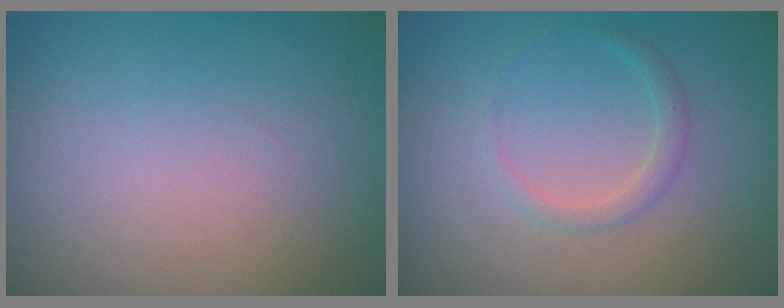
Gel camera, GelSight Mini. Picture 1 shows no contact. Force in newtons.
{"total": 1.3, "press": 1.3, "slide": 0.1}